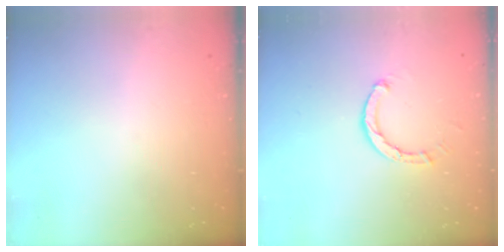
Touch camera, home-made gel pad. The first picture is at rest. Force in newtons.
{"total": 2.6, "press": 2.6, "slide": 0.1}